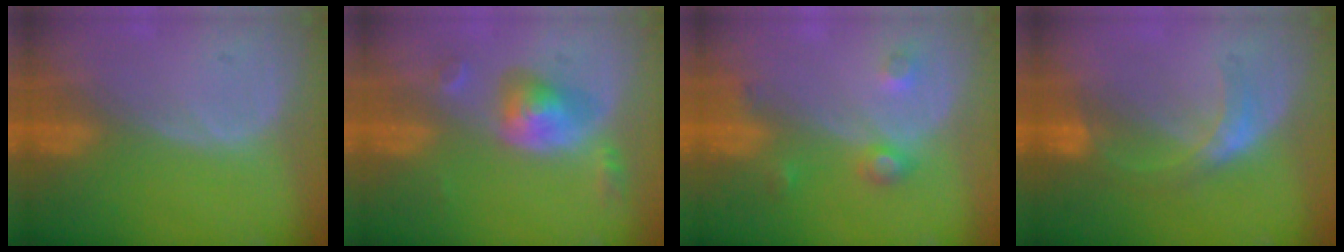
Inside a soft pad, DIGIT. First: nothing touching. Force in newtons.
{"total": 6.0, "press": 5.5, "slide": 2.4}
{"total": 3.6, "press": 3.4, "slide": 1.3}
{"total": 5.5, "press": 4.8, "slide": 2.8}